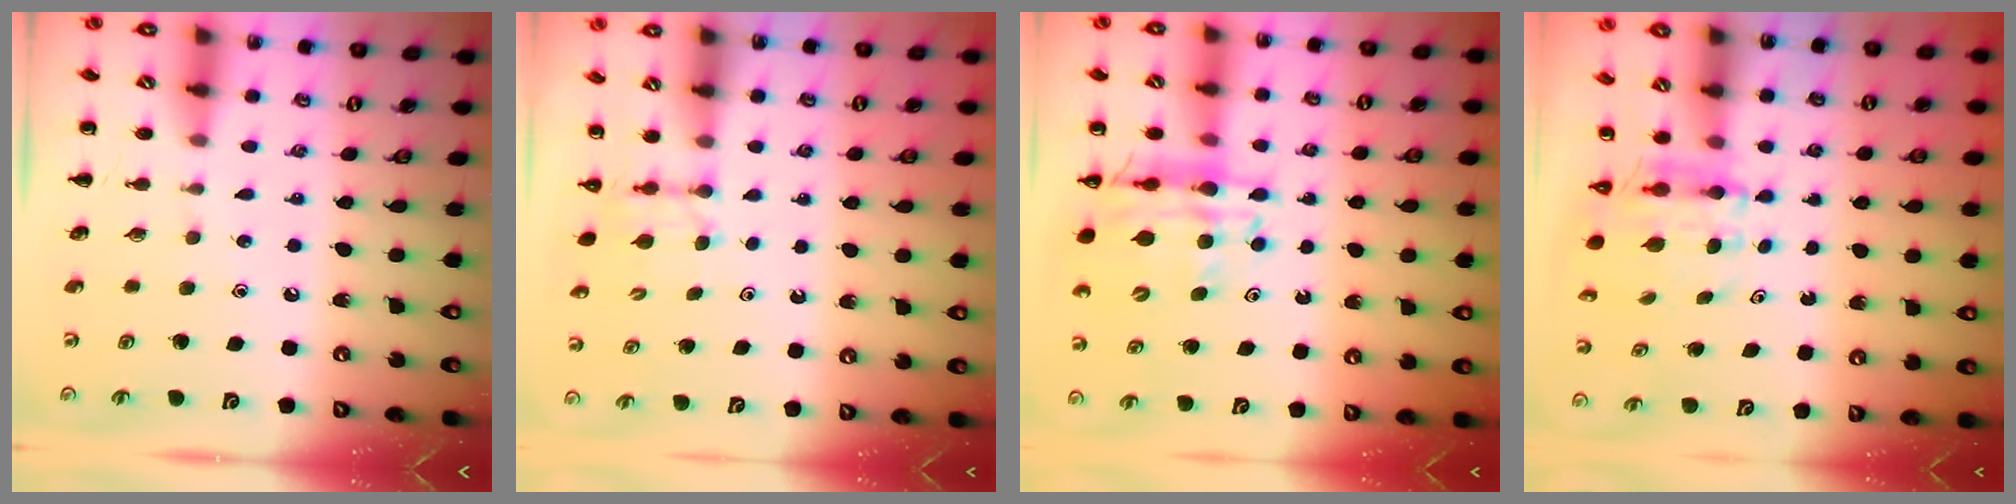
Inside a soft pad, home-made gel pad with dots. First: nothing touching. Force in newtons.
{"total": 2.8, "press": 2.6, "slide": 1.1}
{"total": 13.5, "press": 12.9, "slide": 3.9}
{"total": 4.9, "press": 4.9, "slide": 0.2}